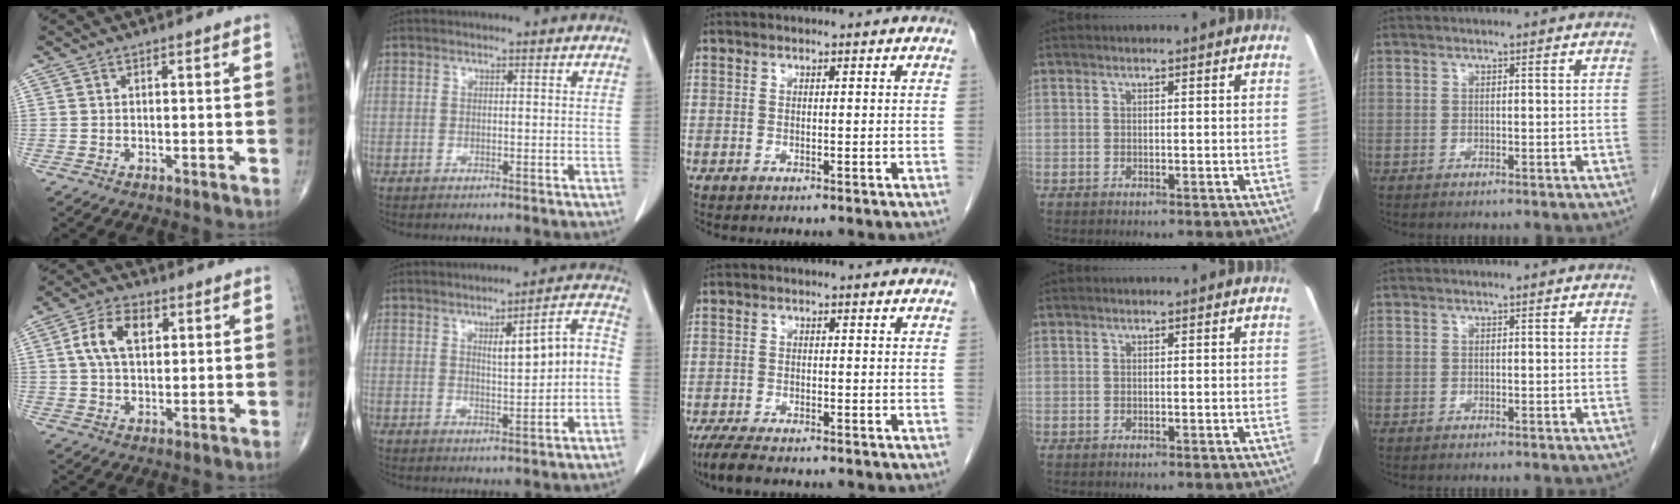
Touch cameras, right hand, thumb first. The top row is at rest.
{"thumb": {"total": 8.7, "force": [2.4, 5.2, 6.5], "torque": [-0.113, 0.007, 0.042]}, "index": {"total": 7.3, "force": [0.2, 1.3, 7.2], "torque": [-0.103, 0.025, 0.007]}, "middle": {"total": 5.1, "force": [-4.0, 1.1, 2.9], "torque": [-0.058, -0.015, -0.065]}}